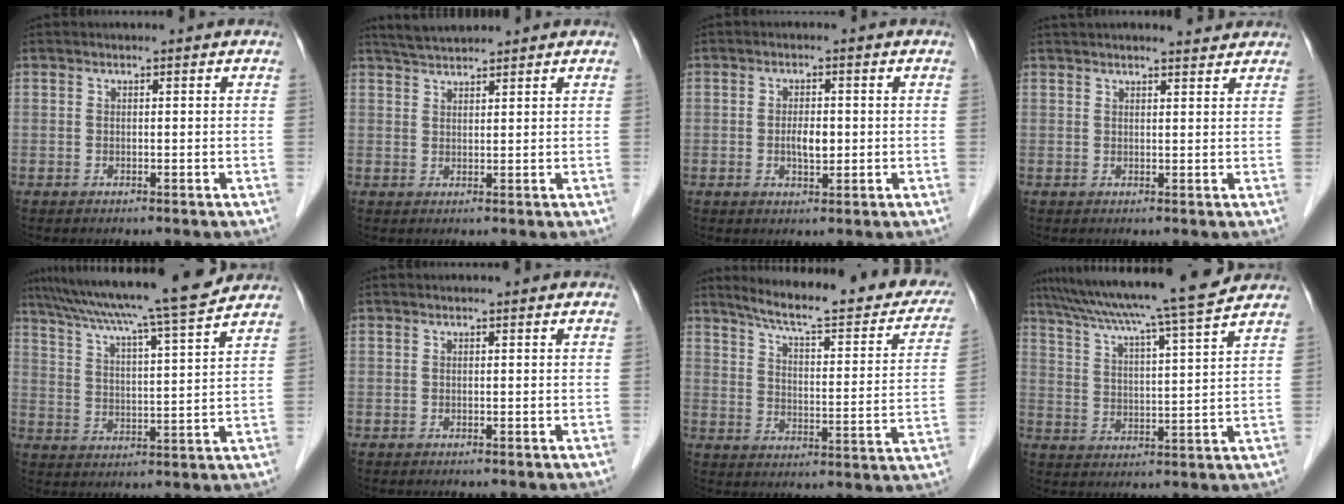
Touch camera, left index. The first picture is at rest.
{"total": 4.2, "force": [4.0, 0.2, 1.2], "torque": [-0.026, 0.025, 0.077]}
{"total": 3.0, "force": [-0.2, 1.3, 2.8], "torque": [-0.052, 0.000, -0.002]}
{"total": 4.8, "force": [4.5, 0.4, 1.5], "torque": [-0.021, 0.018, 0.058]}
{"total": 17.3, "force": [15.1, -0.6, 8.5], "torque": [-0.147, 0.003, 0.223]}
{"total": 0.0}
{"total": 23.2, "force": [19.6, 3.6, 12.0], "torque": [-0.160, -0.027, 0.247]}
{"total": 16.5, "force": [14.3, -1.1, 8.1], "torque": [-0.141, 0.002, 0.210]}